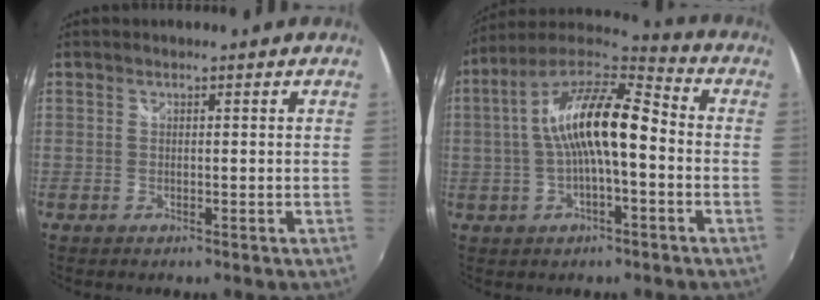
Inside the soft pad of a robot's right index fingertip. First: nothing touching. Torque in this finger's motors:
{"motor_torque": [1.02, -0.28, 1.05, 0.21]}